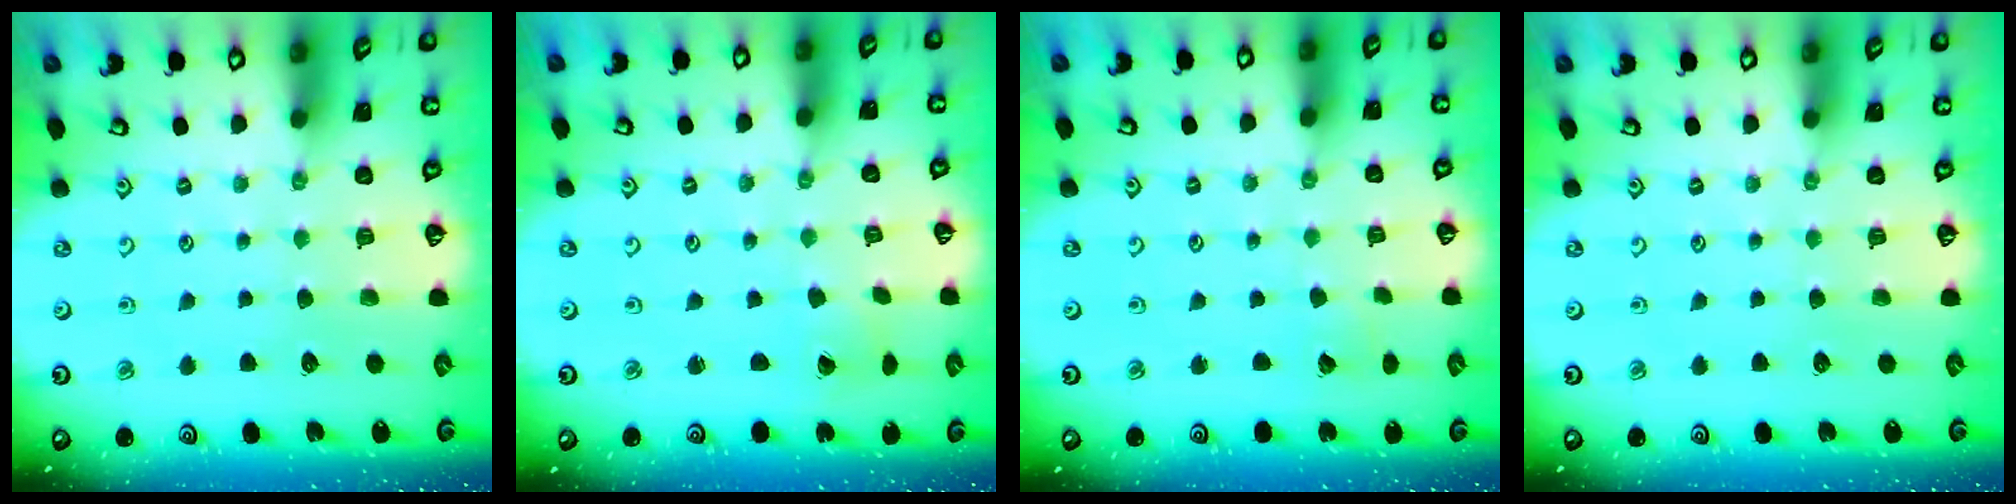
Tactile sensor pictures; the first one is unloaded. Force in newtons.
{"total": 1.6, "press": 1.6, "slide": 0.1}
{"total": 2.7, "press": 2.6, "slide": 0.3}
{"total": 0.0}